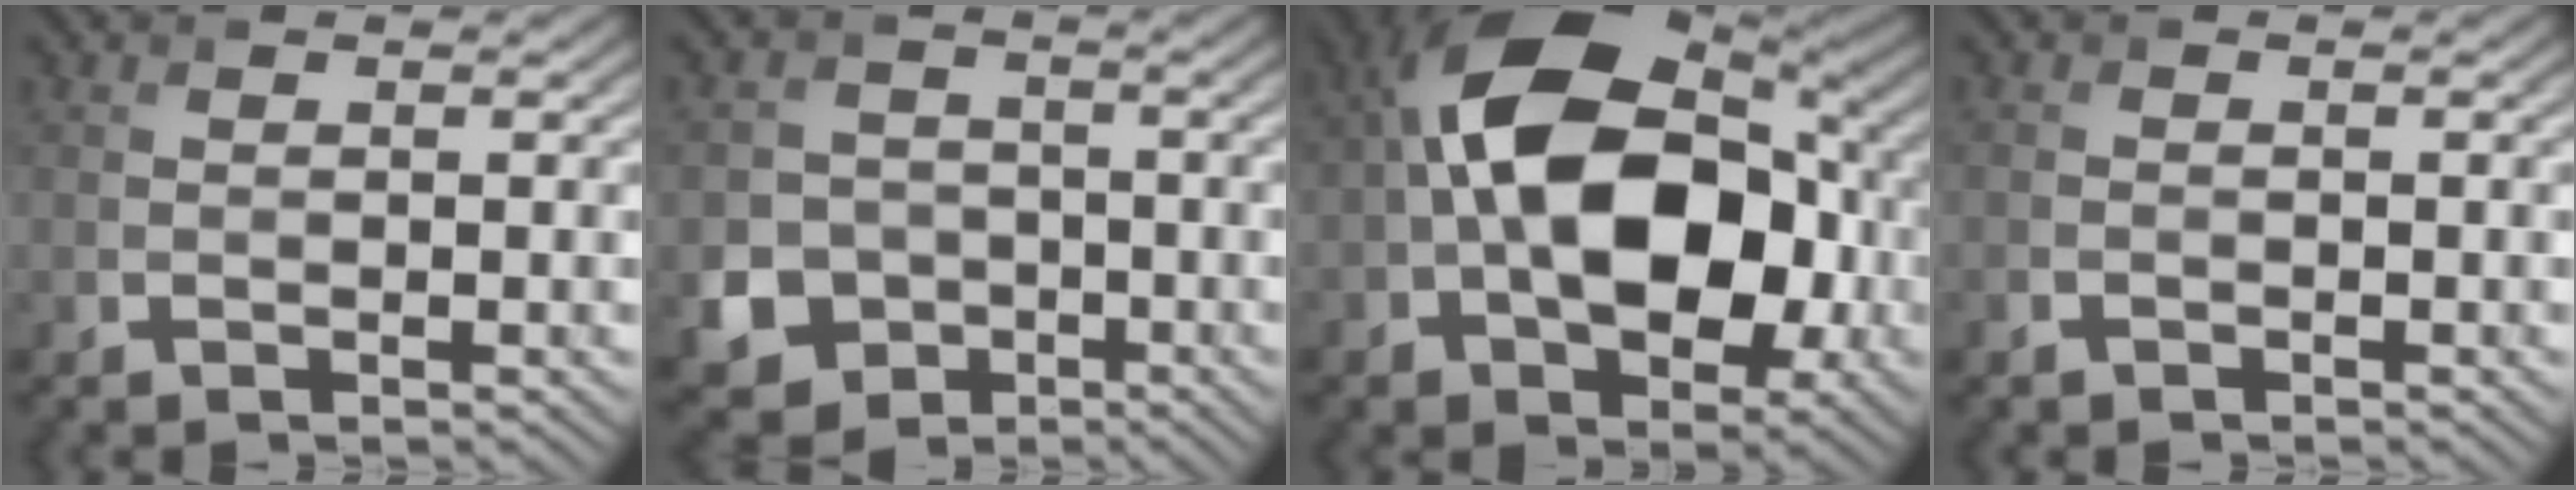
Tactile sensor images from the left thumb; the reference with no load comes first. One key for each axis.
{"total": 7.7, "fx": -2.8, "fy": 6.8, "fz": 2.2, "tx": -0.057, "ty": -0.016, "tz": -0.071}
{"total": 16.6, "fx": 0.2, "fy": 10.5, "fz": 12.8, "tx": -0.210, "ty": 0.008, "tz": -0.002}
{"total": 0.7, "fx": -0.6, "fy": 0.4, "fz": 0.3, "tx": -0.006, "ty": -0.002, "tz": -0.011}